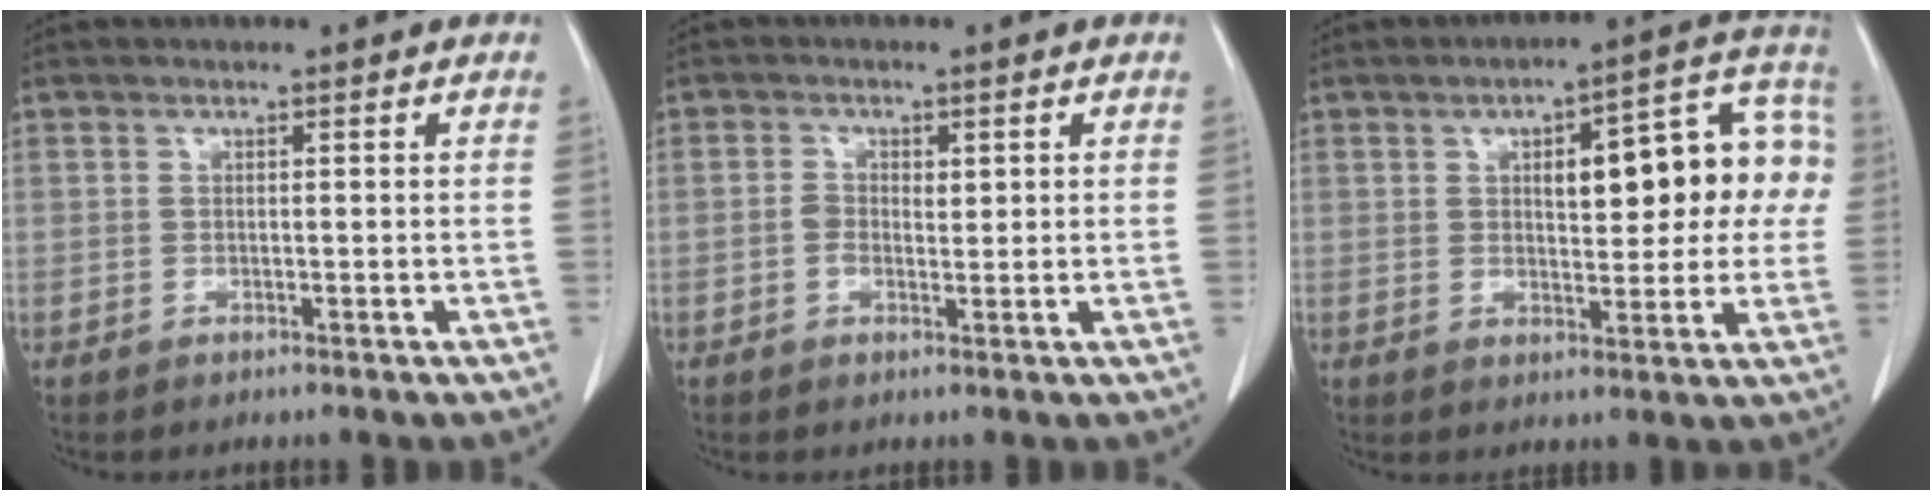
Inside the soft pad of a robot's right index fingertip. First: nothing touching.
{"total": 2.5, "force": [0.2, 1.8, 1.7], "torque": [-0.031, 0.005, 0.004]}
{"total": 14.5, "force": [2.5, 5.4, 13.2], "torque": [-0.159, 0.044, 0.035]}